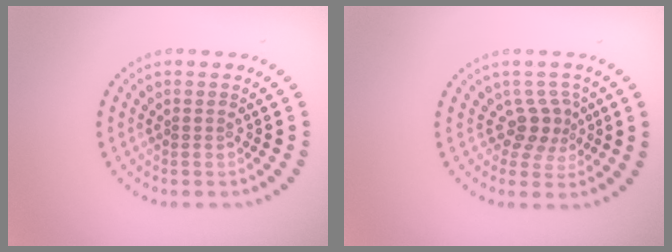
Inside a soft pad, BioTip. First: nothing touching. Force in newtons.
{"total": 2.6, "press": 1.8, "slide": 1.8}